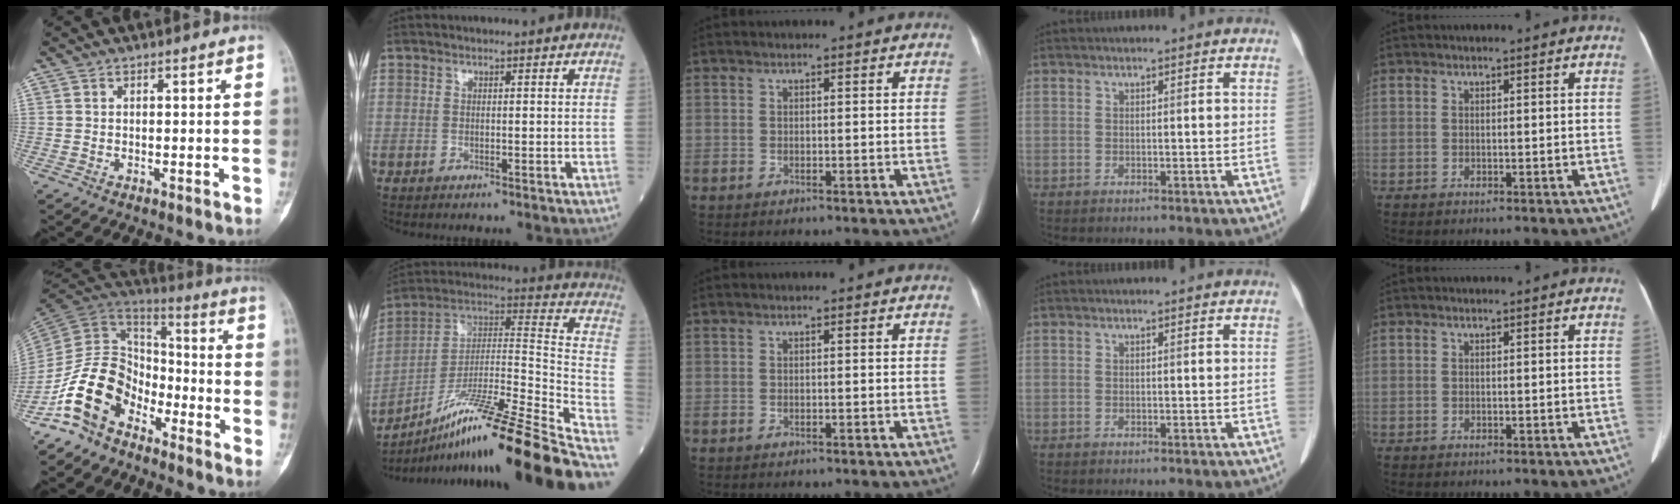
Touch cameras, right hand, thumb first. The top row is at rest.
{"thumb": {"total": 14.3, "force": [-8.8, 9.0, 6.9], "torque": [-0.118, 0.083, -0.182]}, "index": {"total": 29.2, "force": [-20.4, 0.5, 20.9], "torque": [-0.250, 0.001, -0.339]}}